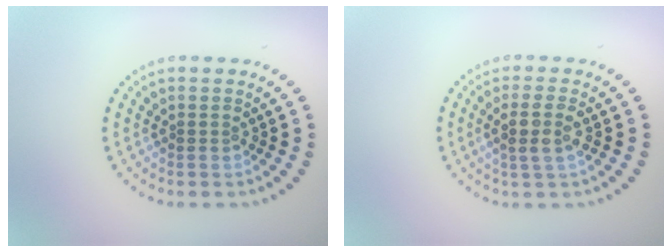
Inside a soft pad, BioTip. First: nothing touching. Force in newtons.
{"total": 2.2, "press": 2.1, "slide": 0.8}